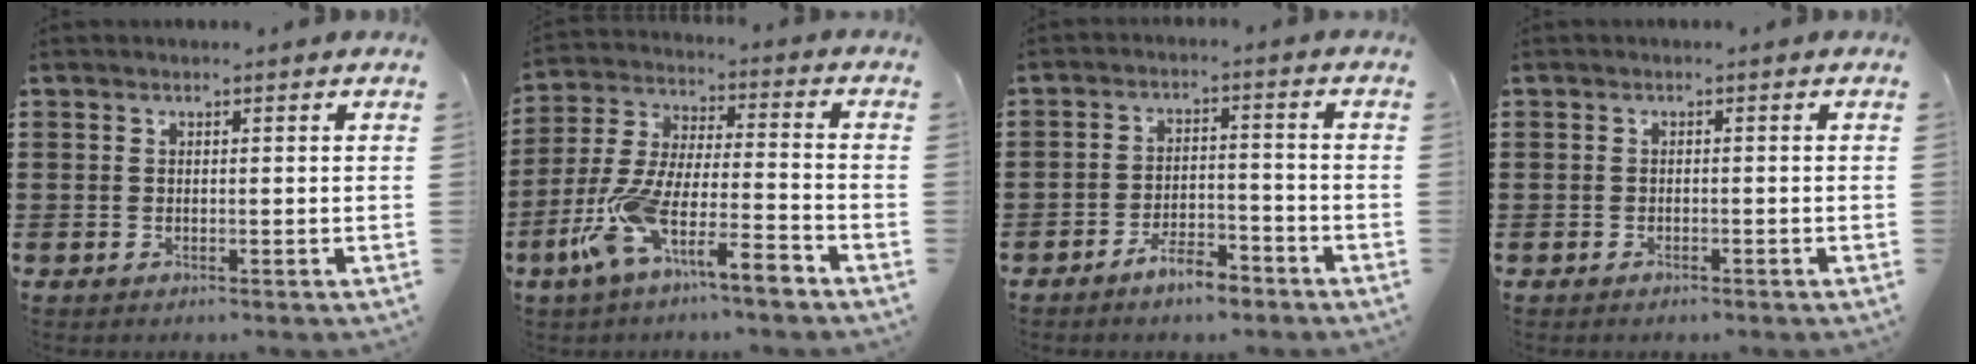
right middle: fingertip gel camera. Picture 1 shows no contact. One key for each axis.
{"total": 11.1, "fx": -7.7, "fy": 1.5, "fz": 7.9, "tx": -0.188, "ty": -0.013, "tz": -0.161}
{"total": 5.5, "fx": -4.7, "fy": 1.4, "fz": 2.4, "tx": -0.051, "ty": 0.007, "tz": -0.093}
{"total": 0.8, "fx": -0.7, "fy": 0.4, "fz": 0.0, "tx": -0.001, "ty": 0.003, "tz": -0.017}